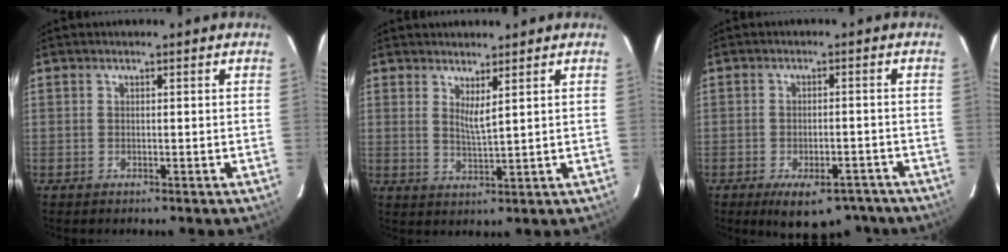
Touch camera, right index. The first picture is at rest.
{"total": 3.1, "force": [2.0, 0.0, 2.4], "torque": [-0.043, -0.009, 0.032]}
{"total": 10.7, "force": [-7.7, 4.6, 5.8], "torque": [-0.104, -0.005, -0.103]}